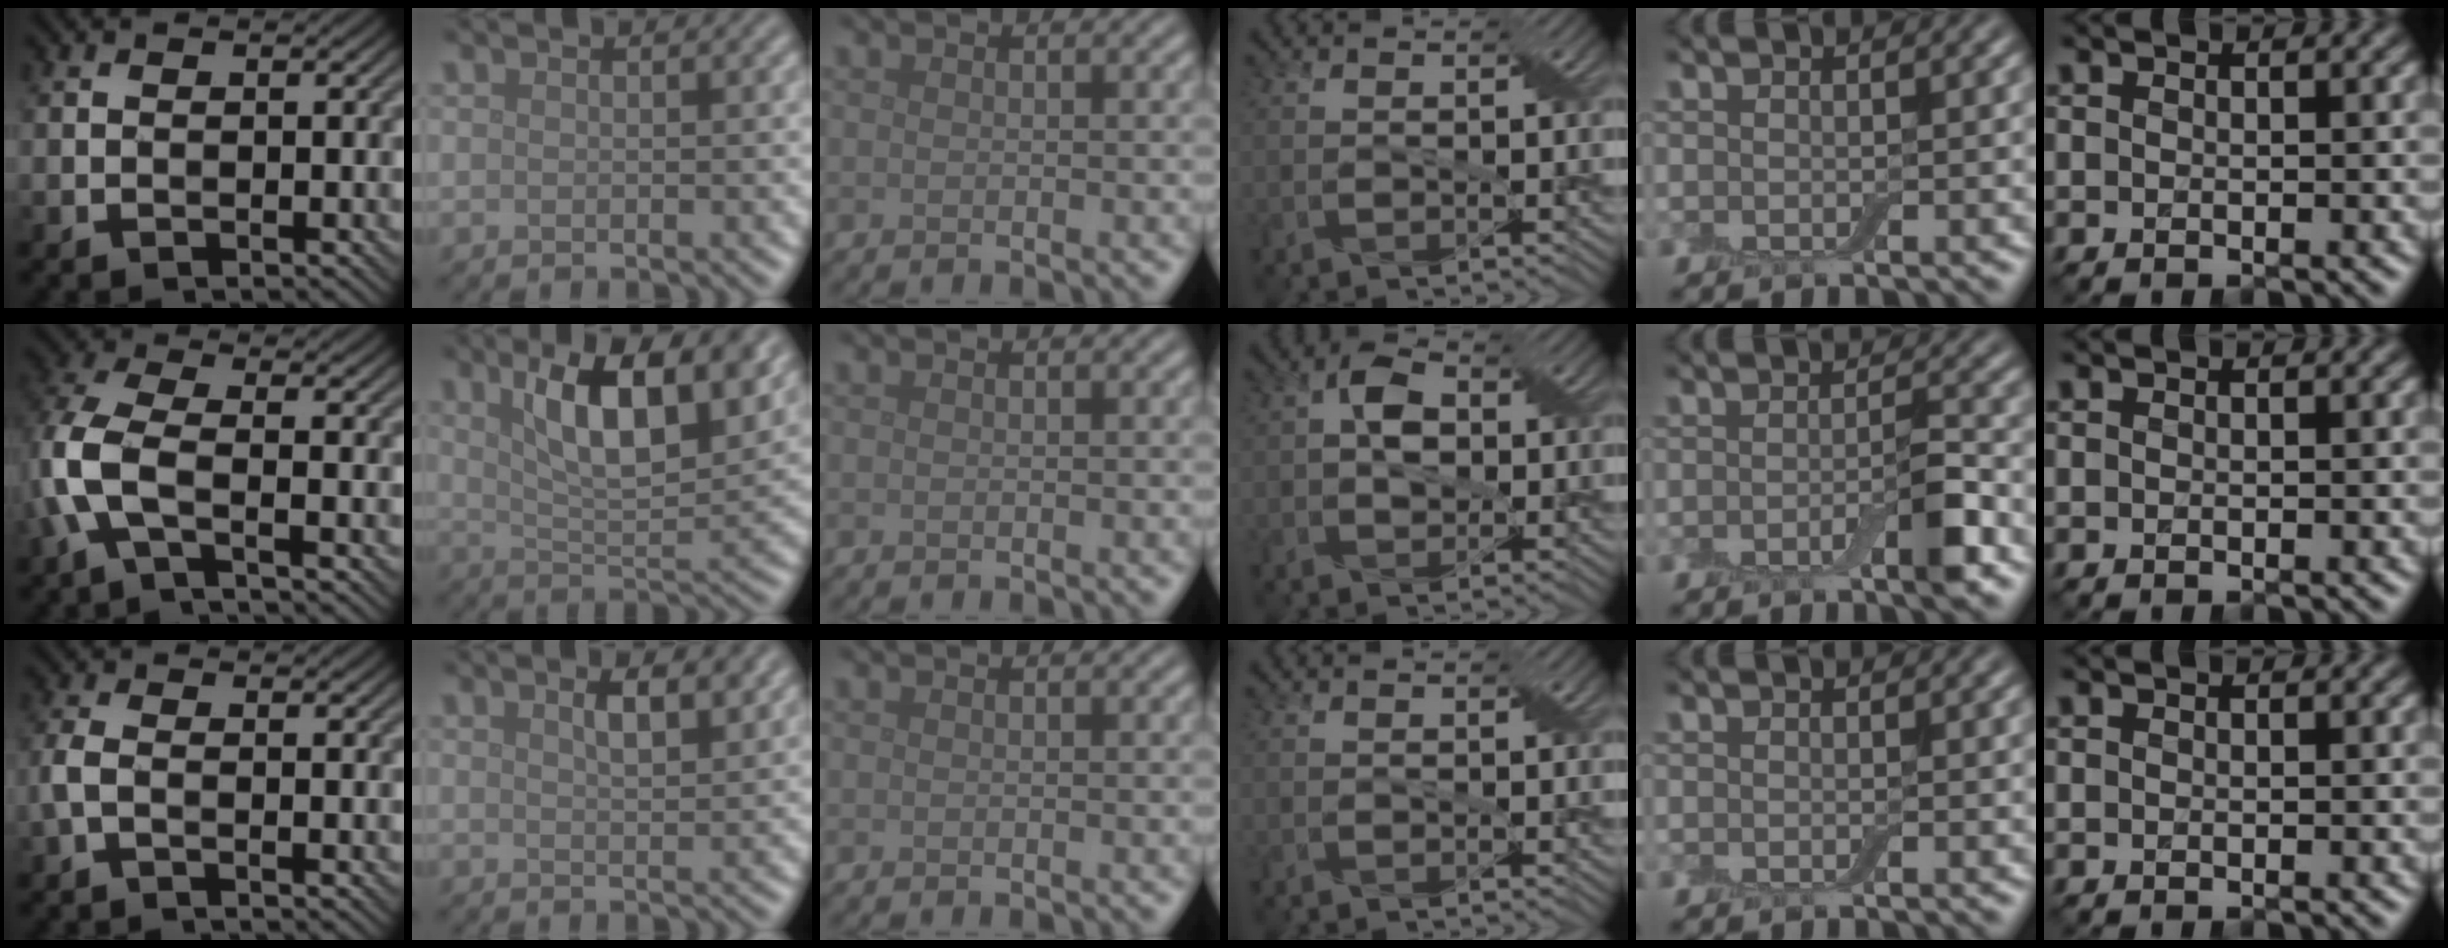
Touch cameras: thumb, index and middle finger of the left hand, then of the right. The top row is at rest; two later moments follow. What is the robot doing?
{"motion": "insert", "object": "box of matches"}